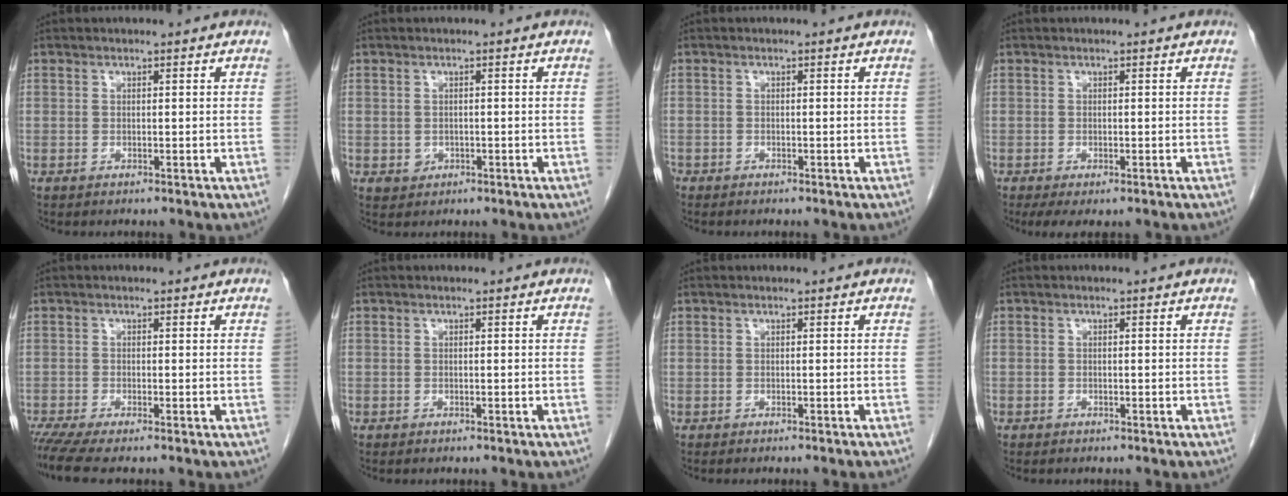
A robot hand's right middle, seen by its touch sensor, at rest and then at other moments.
{"total": 2.1, "force": [-0.6, 1.9, 0.6], "torque": [-0.008, 0.003, 0.001]}
{"total": 0.9, "force": [-0.8, 0.4, 0.2], "torque": [-0.004, 0.000, -0.012]}
{"total": 4.0, "force": [-2.8, 1.5, 2.5], "torque": [-0.036, -0.011, -0.041]}
{"total": 4.2, "force": [-3.4, 0.0, 2.5], "torque": [-0.043, -0.011, -0.064]}
{"total": 0.0}
{"total": 2.3, "force": [-2.0, -0.2, 1.0], "torque": [-0.014, 0.003, -0.023]}
{"total": 0.7, "force": [-0.5, 0.4, 0.1], "torque": [-0.004, 0.002, -0.008]}